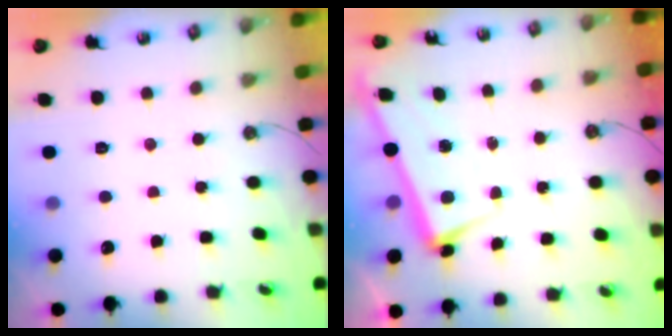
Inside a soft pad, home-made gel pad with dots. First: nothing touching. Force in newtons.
{"total": 2.3, "press": 2.1, "slide": 0.9}